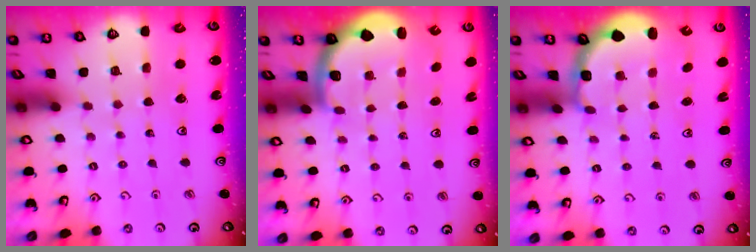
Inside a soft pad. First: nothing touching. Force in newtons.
{"total": 2.0, "press": 2.0, "slide": 0.5}
{"total": 2.9, "press": 1.9, "slide": 2.2}